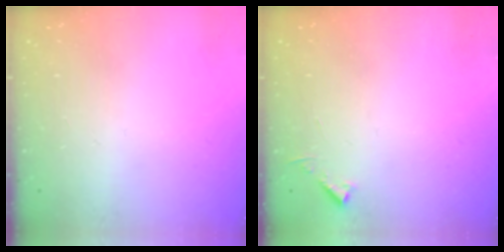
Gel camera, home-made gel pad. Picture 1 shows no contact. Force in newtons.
{"total": 4.0, "press": 4.0, "slide": 0.4}